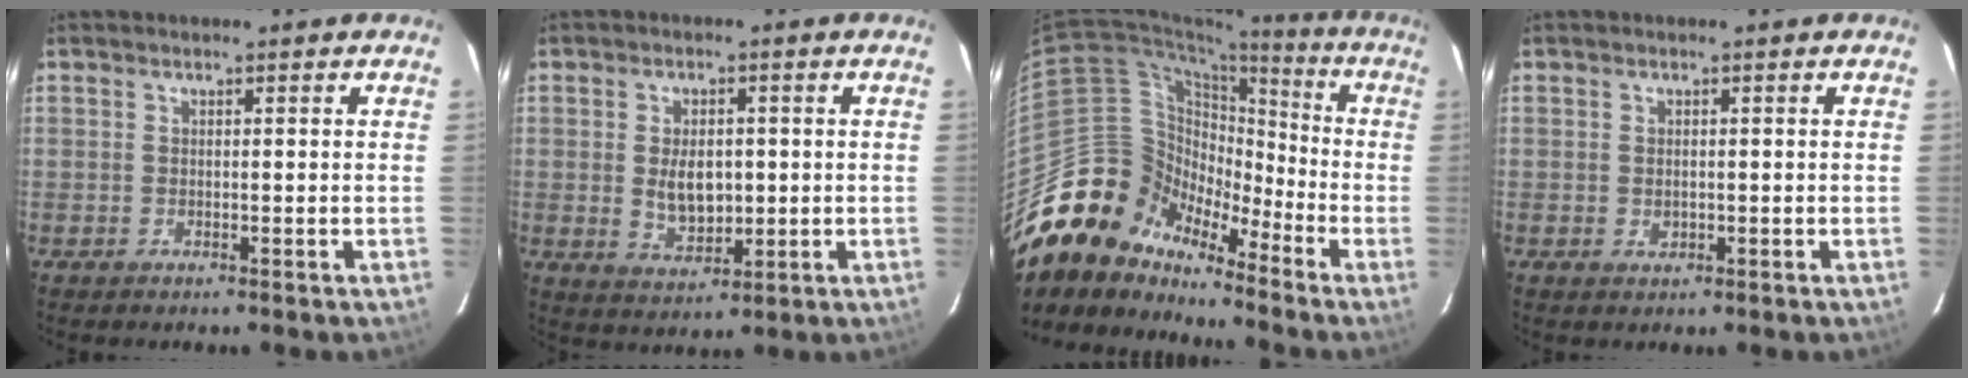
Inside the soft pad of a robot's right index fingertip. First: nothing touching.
{"total": 7.0, "force": [0.1, 4.2, 5.6], "torque": [-0.101, -0.004, 0.010]}
{"total": 15.2, "force": [-12.5, 8.0, 3.1], "torque": [-0.058, 0.043, -0.234]}
{"total": 1.4, "force": [-0.1, 1.1, 0.9], "torque": [-0.014, 0.001, 0.000]}